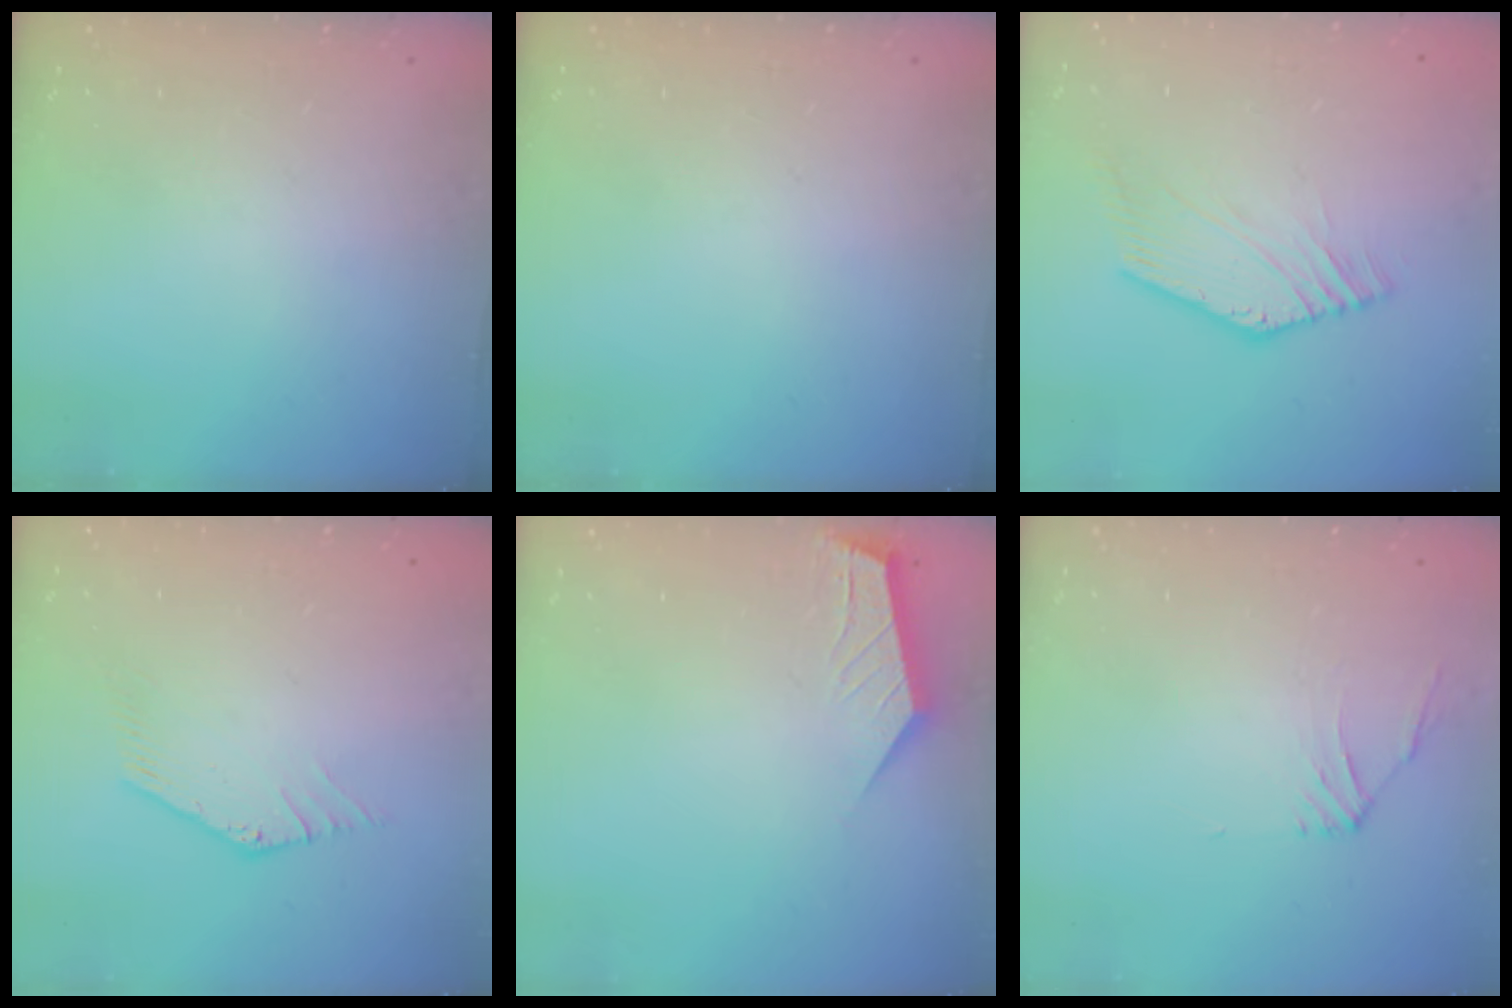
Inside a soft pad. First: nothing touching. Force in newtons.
{"total": 0.0}
{"total": 0.6, "press": 0.0, "slide": 0.6}
{"total": 0.6, "press": 0.6, "slide": 0.3}
{"total": 1.7, "press": 1.7, "slide": 0.1}
{"total": 0.7, "press": 0.6, "slide": 0.4}